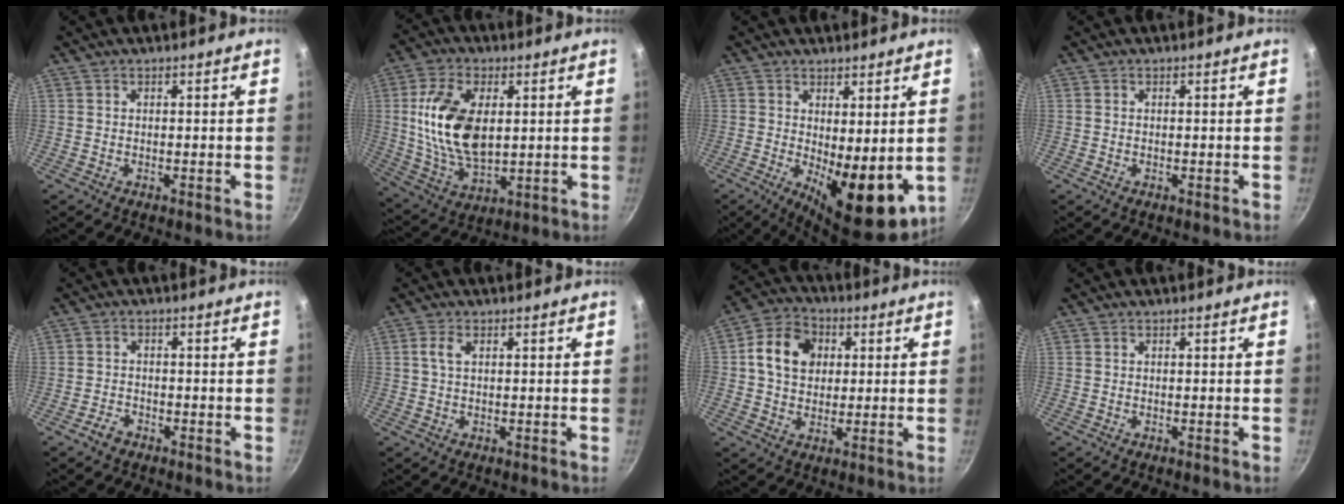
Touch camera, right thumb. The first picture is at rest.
{"total": 15.9, "force": [2.5, 9.1, 12.8], "torque": [-0.231, -0.012, 0.055]}
{"total": 11.5, "force": [-0.4, 4.7, 10.5], "torque": [-0.121, -0.020, 0.007]}
{"total": 0.0}
{"total": 2.7, "force": [-1.9, 1.7, 1.1], "torque": [-0.017, 0.021, -0.033]}
{"total": 2.5, "force": [0.7, 1.0, 2.1], "torque": [-0.045, 0.004, 0.015]}
{"total": 10.8, "force": [2.1, 8.6, 6.2], "torque": [-0.088, 0.009, 0.020]}
{"total": 0.0}